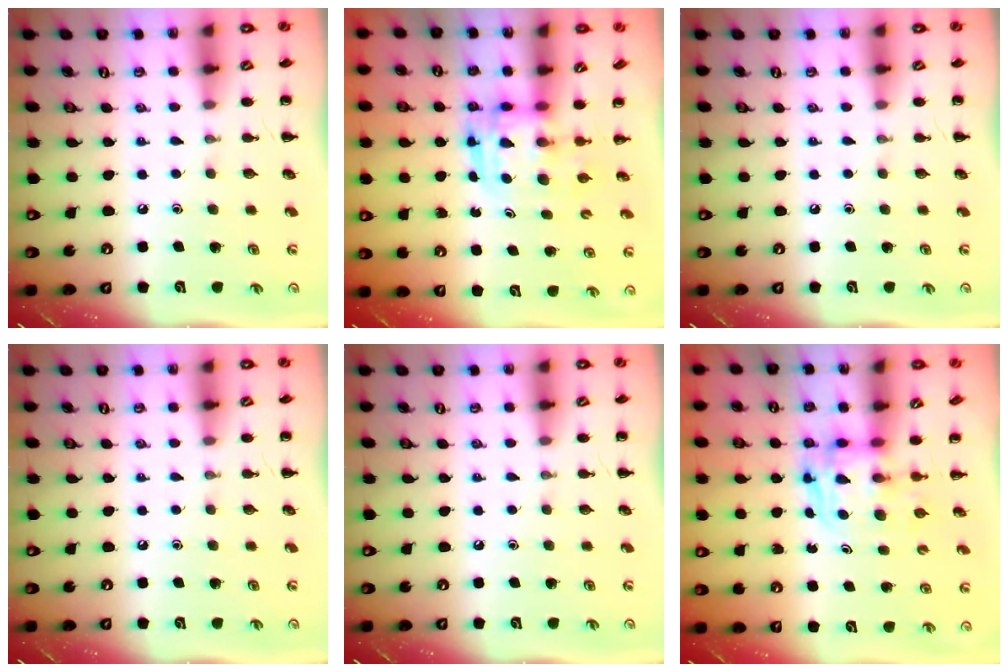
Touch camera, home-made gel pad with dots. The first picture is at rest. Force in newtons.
{"total": 3.4, "press": 3.4, "slide": 0.3}
{"total": 0.0}
{"total": 0.0}
{"total": 0.0}
{"total": 2.7, "press": 2.7, "slide": 0.2}